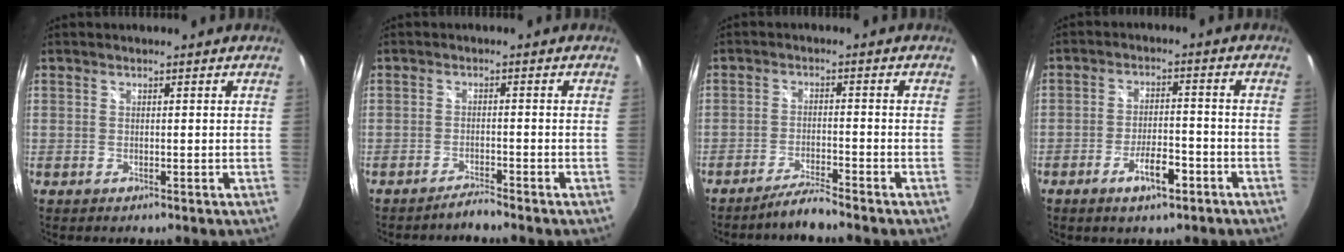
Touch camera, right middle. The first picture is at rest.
{"total": 2.2, "force": [-2.1, -0.3, 0.4], "torque": [-0.019, -0.002, -0.043]}
{"total": 4.1, "force": [-3.8, -0.6, 1.4], "torque": [-0.046, -0.001, -0.074]}
{"total": 6.4, "force": [-3.9, 2.3, 4.5], "torque": [-0.088, 0.000, -0.058]}